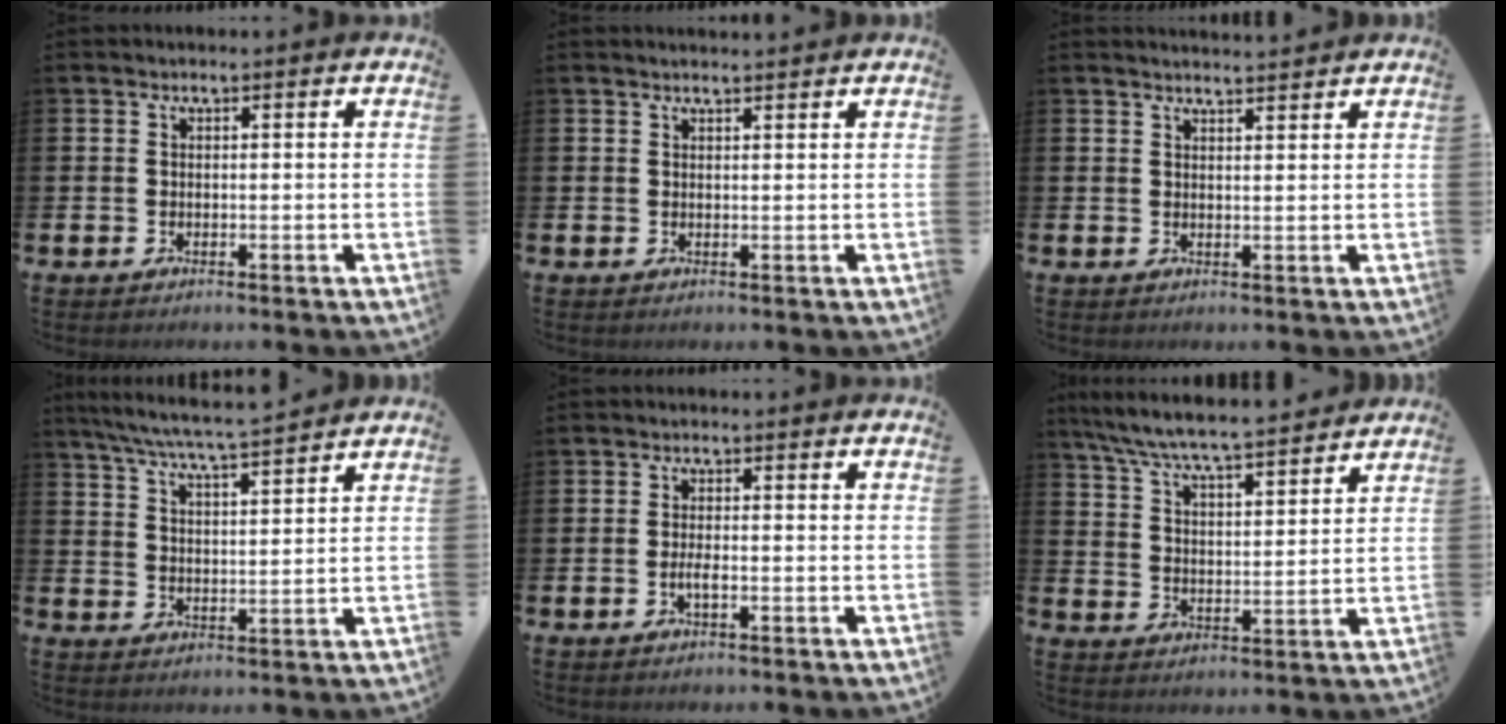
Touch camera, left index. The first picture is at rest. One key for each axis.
{"total": 1.1, "fx": 1.1, "fy": -0.1, "fz": 0.1, "tx": 0.009, "ty": -0.008, "tz": 0.018}
{"total": 2.3, "fx": 2.3, "fy": -0.1, "fz": -0.1, "tx": 0.009, "ty": -0.017, "tz": 0.039}
{"total": 6.8, "fx": 6.5, "fy": 0.0, "fz": 2.1, "tx": -0.063, "ty": -0.037, "tz": 0.115}
{"total": 1.5, "fx": -0.5, "fy": 0.4, "fz": 1.4, "tx": -0.034, "ty": 0.003, "tz": -0.008}
{"total": 7.7, "fx": 7.4, "fy": 0.1, "fz": 2.2, "tx": -0.073, "ty": -0.051, "tz": 0.130}